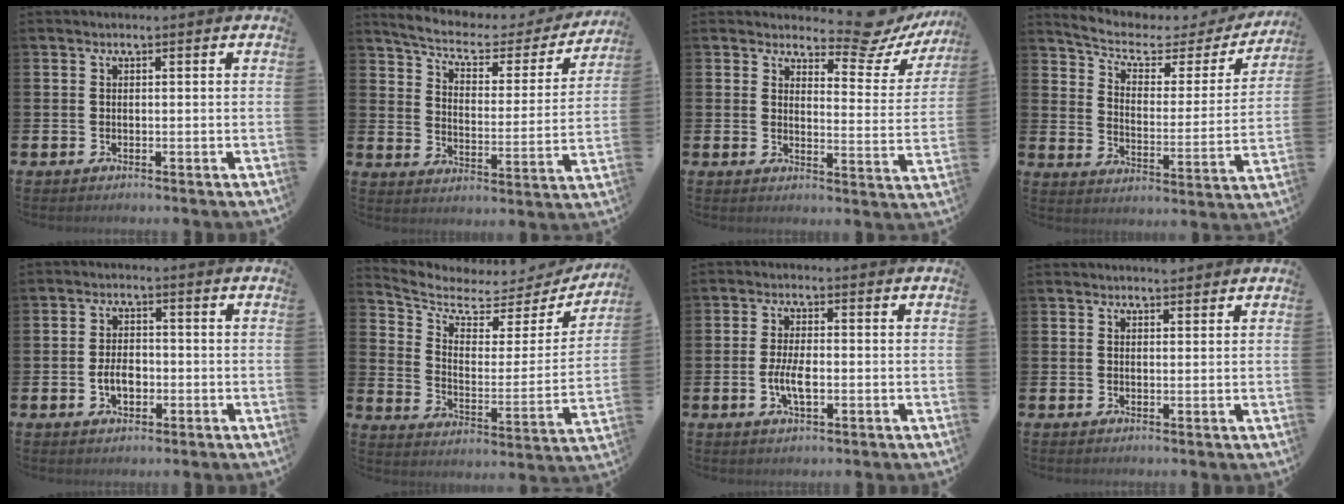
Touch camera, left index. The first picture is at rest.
{"total": 6.2, "force": [5.4, 2.0, 2.5], "torque": [-0.070, -0.037, 0.084]}
{"total": 7.1, "force": [6.3, 2.2, 2.4], "torque": [-0.032, -0.051, 0.100]}
{"total": 5.5, "force": [4.6, 2.2, 2.2], "torque": [-0.074, -0.032, 0.069]}
{"total": 3.5, "force": [-0.9, 2.2, 2.6], "torque": [-0.038, 0.000, -0.020]}
{"total": 5.4, "force": [4.6, 2.4, 1.6], "torque": [-0.066, -0.041, 0.070]}
{"total": 4.0, "force": [-0.8, 1.5, 3.6], "torque": [-0.067, -0.001, -0.018]}
{"total": 1.9, "force": [1.9, 0.3, 0.1], "torque": [0.004, -0.004, 0.033]}